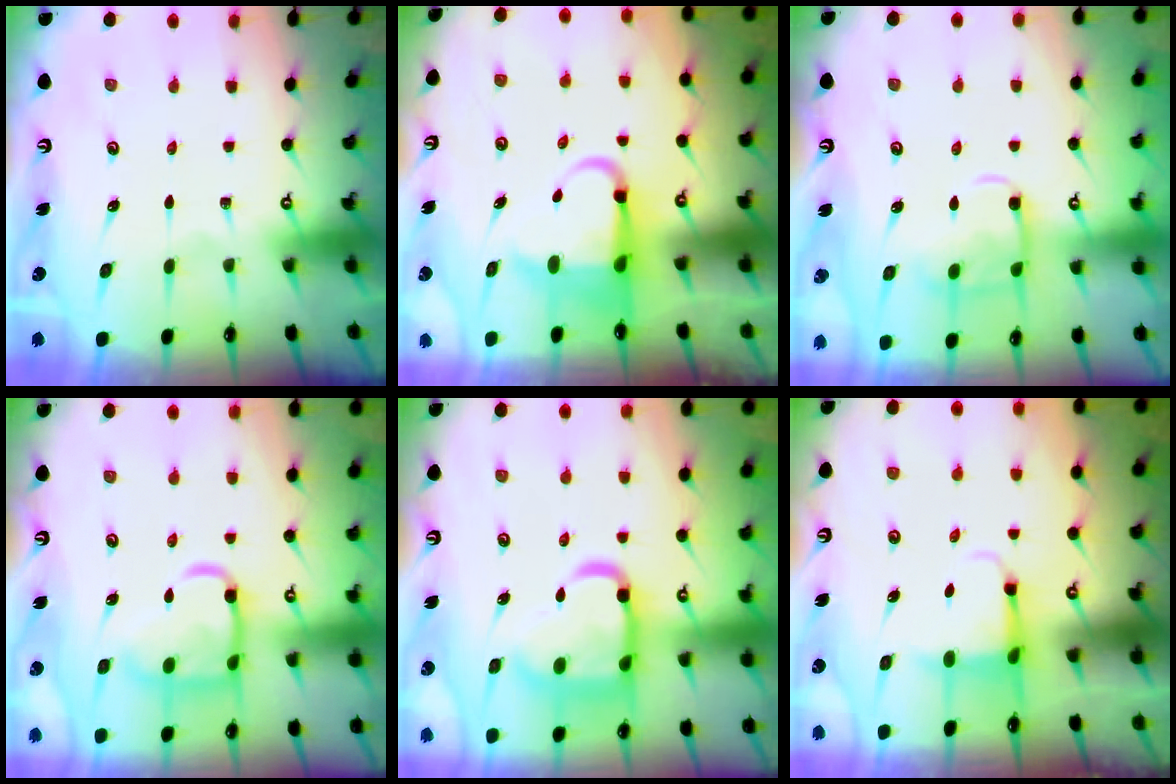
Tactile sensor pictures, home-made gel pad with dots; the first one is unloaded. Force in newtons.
{"total": 6.5, "press": 6.4, "slide": 1.1}
{"total": 10.7, "press": 10.6, "slide": 1.2}
{"total": 14.4, "press": 14.4, "slide": 1.3}
{"total": 18.5, "press": 18.5, "slide": 1.7}
{"total": 3.9, "press": 3.7, "slide": 1.3}